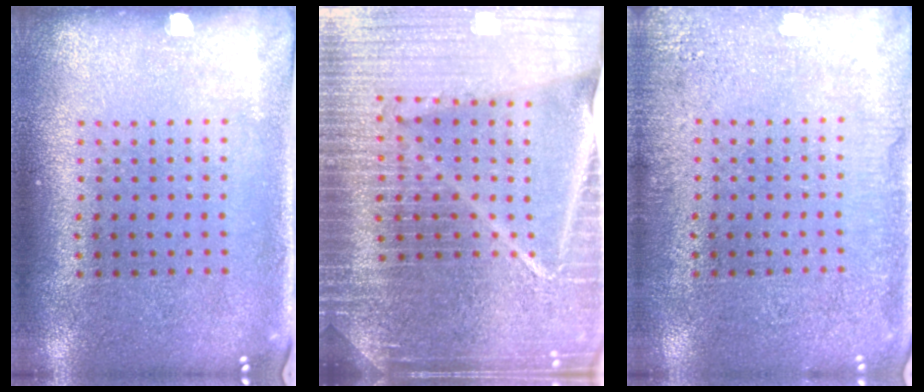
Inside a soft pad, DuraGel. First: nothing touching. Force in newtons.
{"total": 6.5, "press": 5.6, "slide": 3.3}
{"total": 2.8, "press": 2.8, "slide": 0.3}